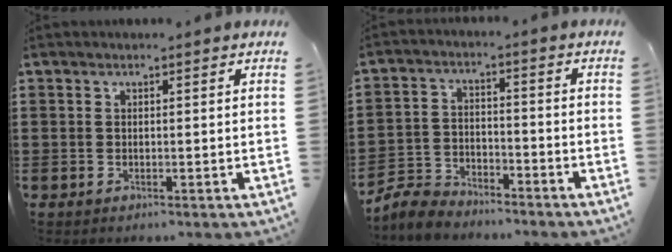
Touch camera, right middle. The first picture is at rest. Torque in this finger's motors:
{"motor_torque": [1.15, -0.54, 0.00, 0.01]}